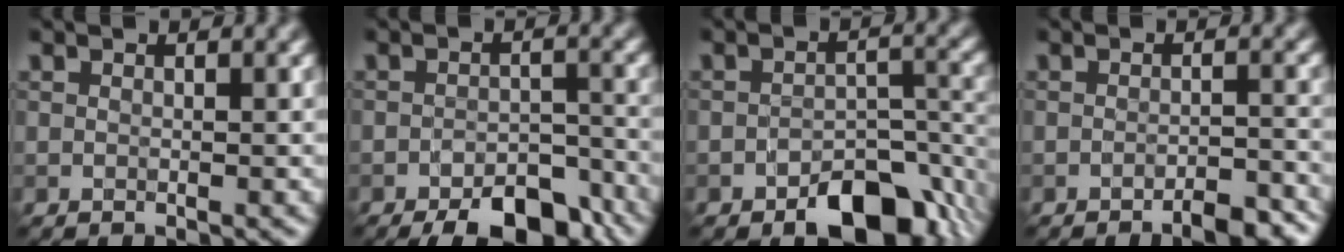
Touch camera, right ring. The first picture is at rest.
{"total": 7.7, "force": [-5.8, 3.1, 4.1], "torque": [-0.047, -0.010, -0.078]}
{"total": 8.0, "force": [-4.9, 3.9, 4.9], "torque": [-0.059, -0.010, -0.071]}
{"total": 3.1, "force": [-2.3, 0.6, 2.0], "torque": [-0.026, 0.003, -0.037]}